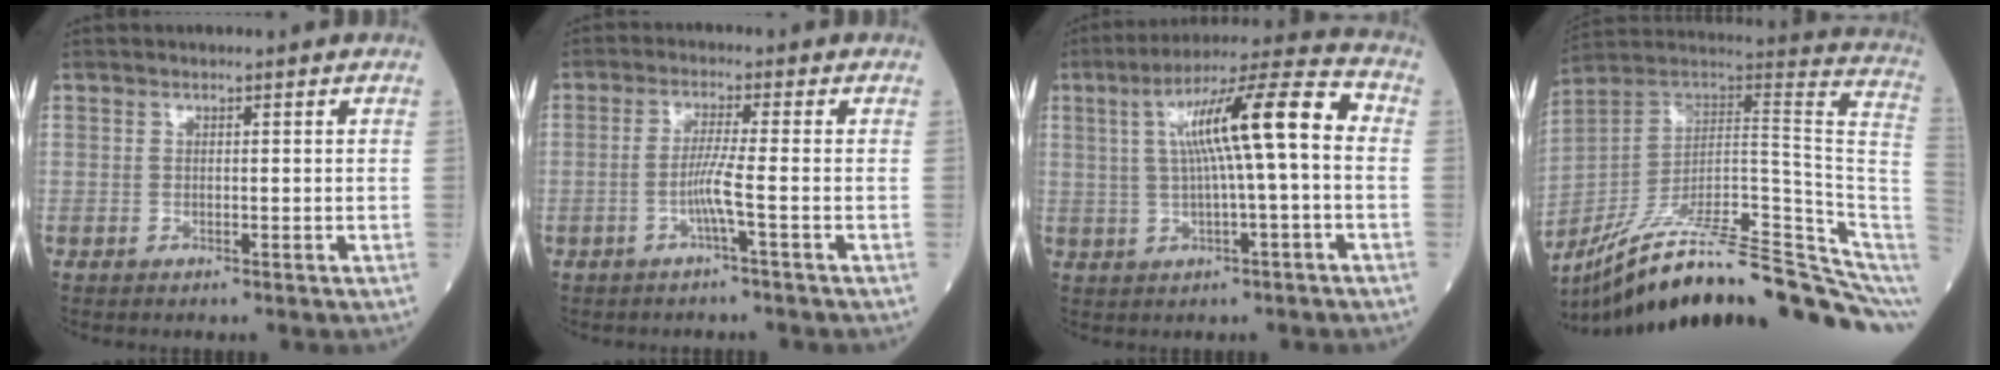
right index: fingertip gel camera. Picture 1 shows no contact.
{"total": 3.5, "force": [-1.2, -1.1, 3.1], "torque": [-0.065, 0.001, -0.023]}
{"total": 12.9, "force": [1.1, 0.8, 12.9], "torque": [-0.212, 0.035, 0.016]}
{"total": 28.5, "force": [-21.2, 2.4, 18.9], "torque": [-0.176, 0.029, -0.318]}